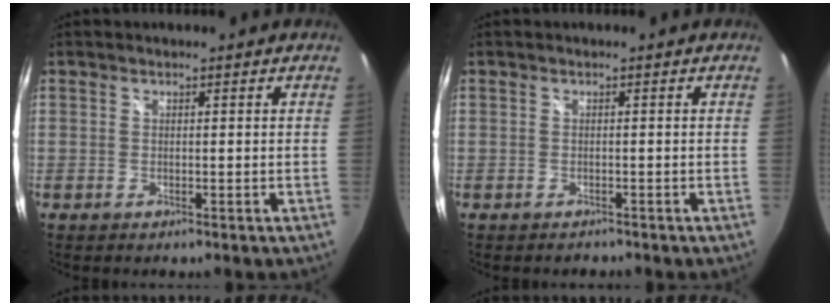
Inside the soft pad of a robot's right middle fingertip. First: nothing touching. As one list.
[{"total": 1.1, "force": [-1.0, 0.5, 0.0], "torque": [-0.004, -0.001, -0.015]}]